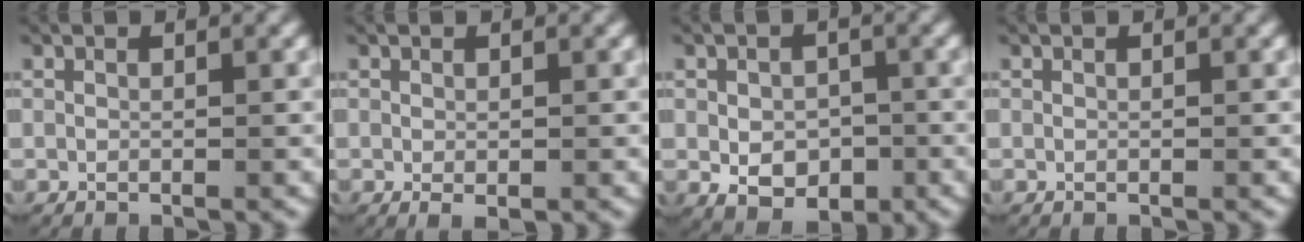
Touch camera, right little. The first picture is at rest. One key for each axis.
{"total": 1.3, "fx": -0.6, "fy": 0.6, "fz": 1.0, "tx": -0.016, "ty": -0.008, "tz": -0.005}
{"total": 5.6, "fx": -2.9, "fy": 3.7, "fz": 3.1, "tx": -0.055, "ty": -0.029, "tz": -0.031}
{"total": 0.0}